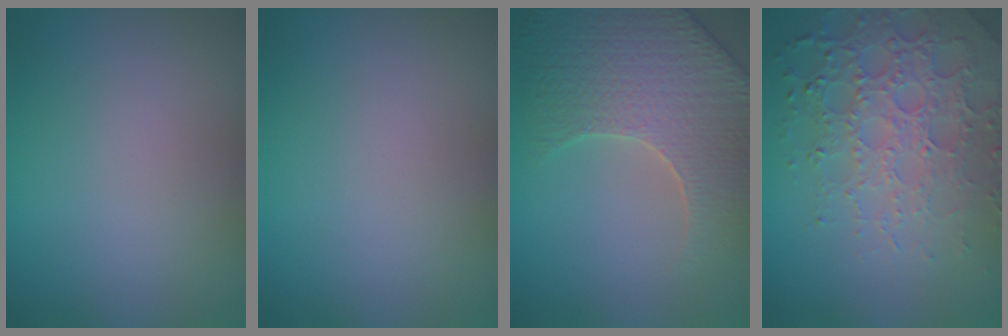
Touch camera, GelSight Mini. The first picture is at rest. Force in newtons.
{"total": 0.0}
{"total": 7.1, "press": 5.9, "slide": 3.9}
{"total": 7.0, "press": 5.1, "slide": 4.7}